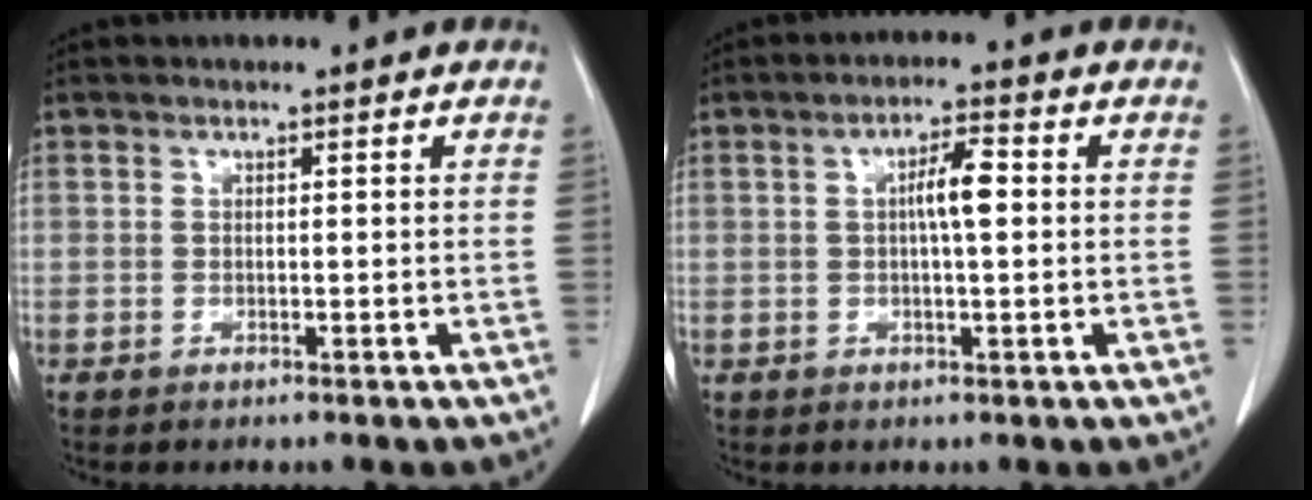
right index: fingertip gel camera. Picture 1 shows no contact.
{"total": 4.4, "force": [0.4, 0.8, 4.3], "torque": [-0.076, 0.008, 0.005]}